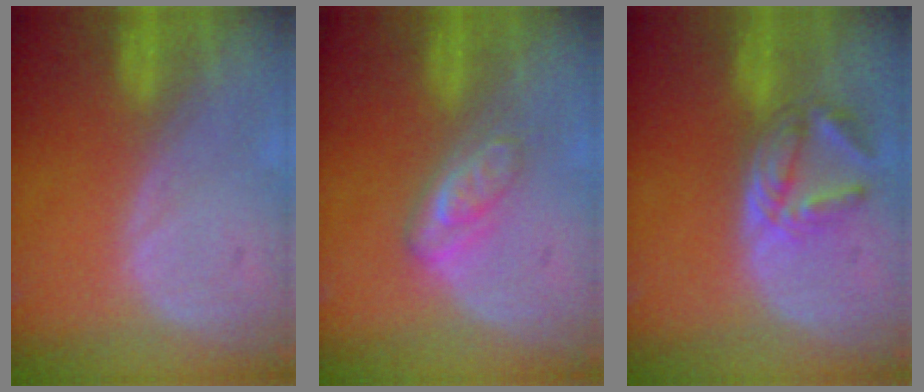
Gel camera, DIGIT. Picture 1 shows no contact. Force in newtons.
{"total": 4.8, "press": 4.2, "slide": 2.3}
{"total": 5.8, "press": 5.2, "slide": 2.6}